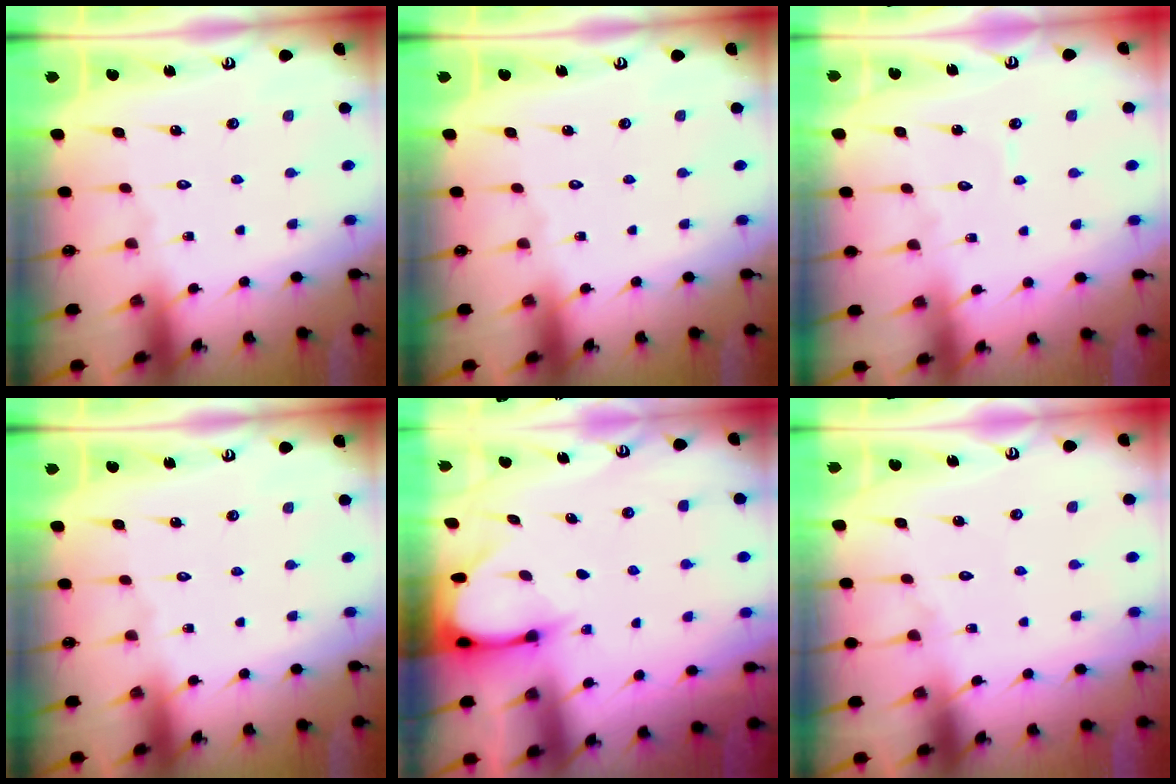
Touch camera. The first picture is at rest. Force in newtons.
{"total": 0.0}
{"total": 3.0, "press": 3.0, "slide": 0.4}
{"total": 0.0}
{"total": 3.5, "press": 3.4, "slide": 0.3}
{"total": 4.5, "press": 4.4, "slide": 0.5}